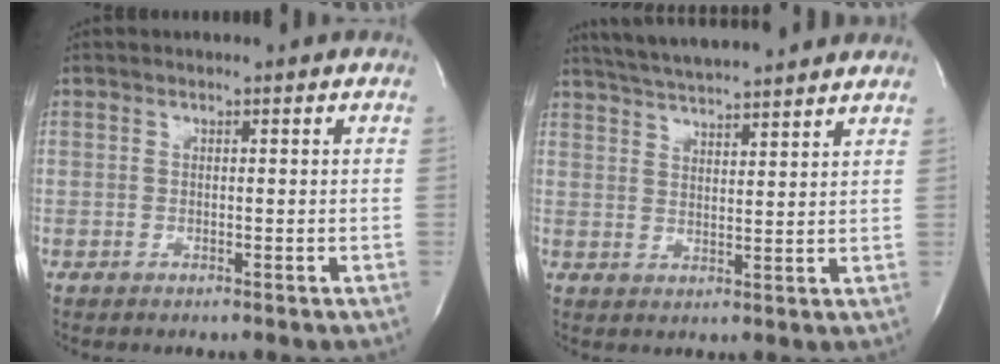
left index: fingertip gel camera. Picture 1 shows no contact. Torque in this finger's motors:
{"motor_torque": [-0.03, -0.12, 0.25, 0.13]}